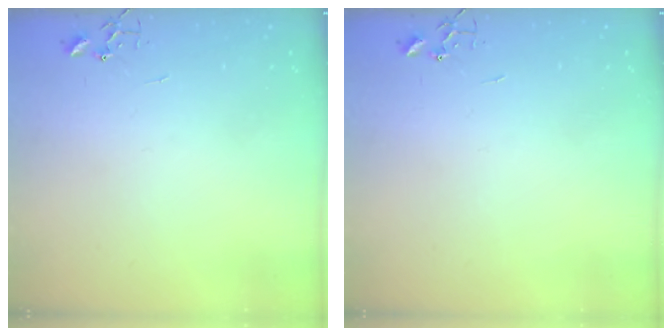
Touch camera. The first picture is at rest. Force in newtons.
{"total": 0.0}